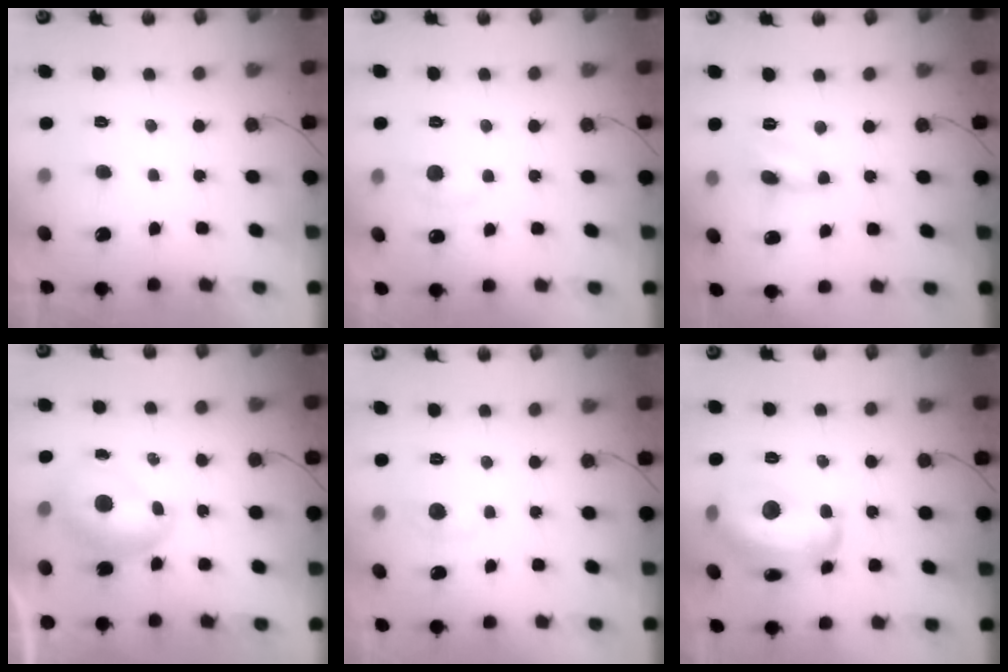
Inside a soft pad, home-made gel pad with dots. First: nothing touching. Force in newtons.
{"total": 5.5, "press": 5.5, "slide": 0.7}
{"total": 1.0, "press": 1.0, "slide": 0.1}
{"total": 7.6, "press": 7.5, "slide": 1.2}
{"total": 4.5, "press": 4.5, "slide": 0.7}
{"total": 16.4, "press": 16.4, "slide": 0.9}